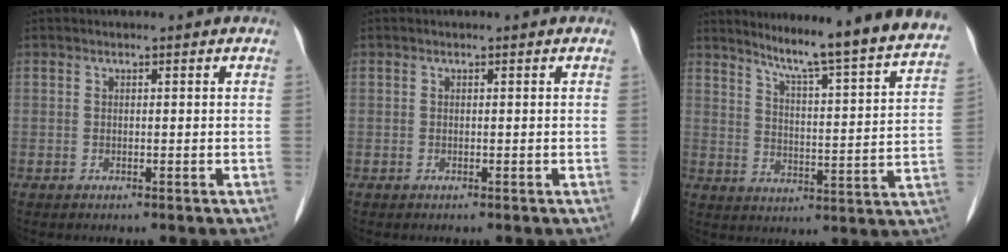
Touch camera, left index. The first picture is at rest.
{"total": 0.0}
{"total": 19.5, "force": [17.6, -0.8, 8.2], "torque": [-0.124, -0.062, 0.227]}